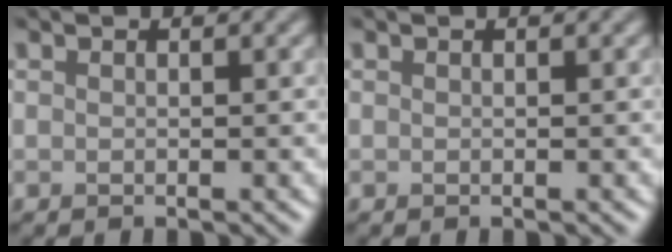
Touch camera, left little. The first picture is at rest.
{"total": 0.0}